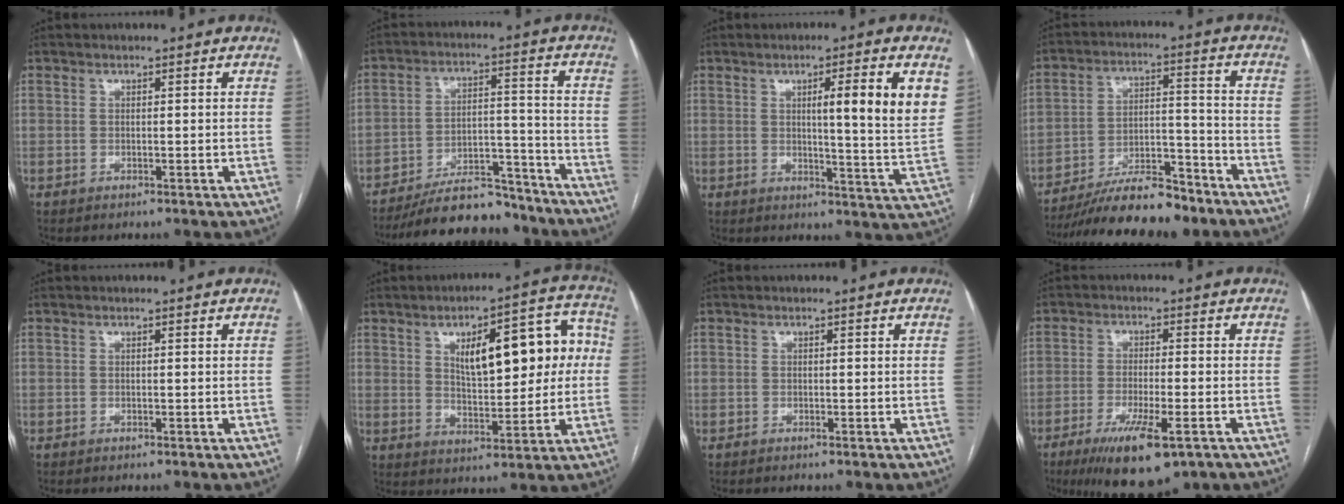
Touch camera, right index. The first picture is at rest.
{"total": 14.3, "force": [-12.8, 4.0, 4.9], "torque": [-0.065, 0.030, -0.201]}
{"total": 11.4, "force": [4.0, -0.1, 10.6], "torque": [-0.139, -0.008, 0.050]}
{"total": 14.7, "force": [-12.5, 3.2, 7.0], "torque": [-0.115, 0.014, -0.209]}
{"total": 0.0}
{"total": 15.0, "force": [3.1, 5.8, 13.5], "torque": [-0.177, 0.038, 0.051]}
{"total": 0.0}
{"total": 11.5, "force": [-6.7, 2.5, 9.0], "torque": [-0.152, -0.026, -0.102]}